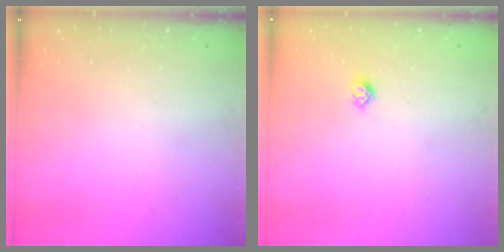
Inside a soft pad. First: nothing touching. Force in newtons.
{"total": 4.5, "press": 4.4, "slide": 0.5}